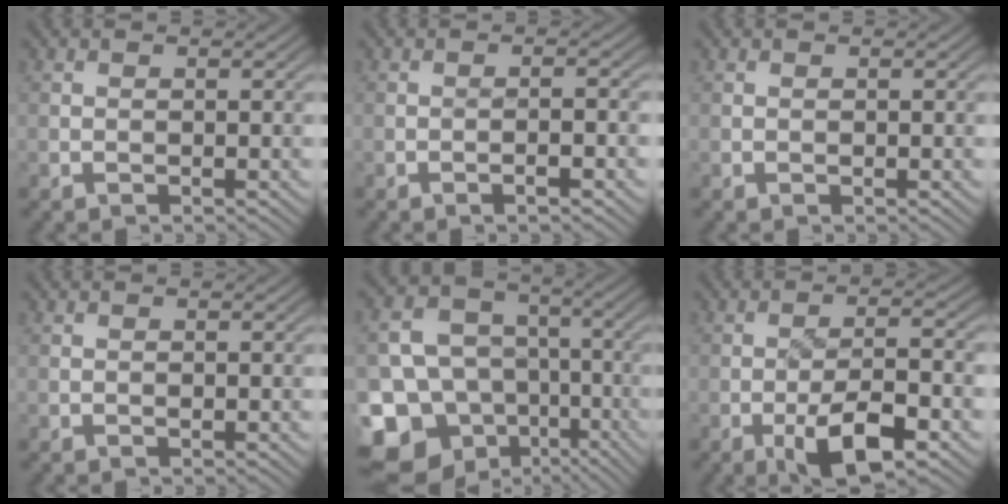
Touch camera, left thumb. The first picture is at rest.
{"total": 2.1, "force": [-1.1, 0.2, 1.8], "torque": [-0.030, 0.008, -0.019]}
{"total": 0.0}
{"total": 0.0}
{"total": 16.8, "force": [-8.5, 13.1, 6.3], "torque": [-0.180, -0.038, -0.120]}
{"total": 8.6, "force": [-4.0, 2.6, 7.2], "torque": [-0.121, 0.005, -0.069]}